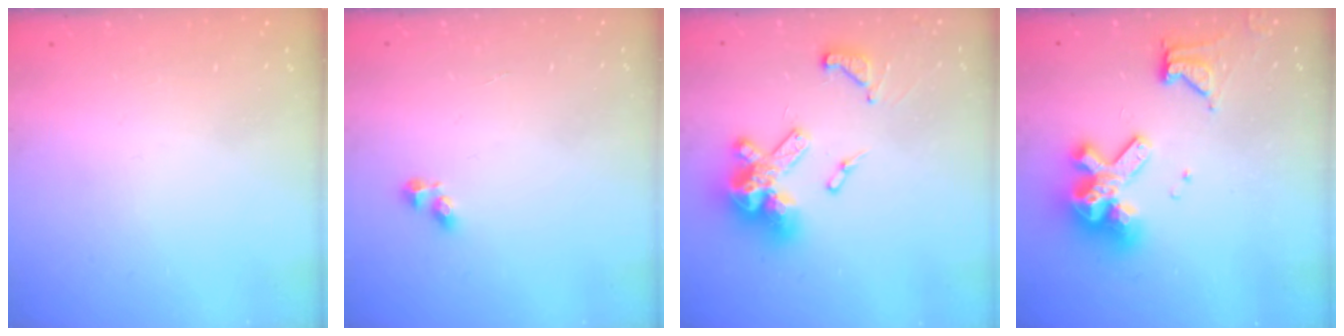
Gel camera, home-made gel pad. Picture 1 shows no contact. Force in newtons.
{"total": 2.5, "press": 2.5, "slide": 0.2}
{"total": 17.4, "press": 17.2, "slide": 2.4}
{"total": 12.2, "press": 12.1, "slide": 1.3}